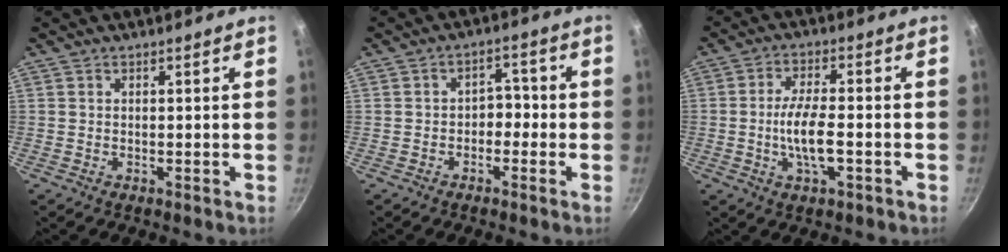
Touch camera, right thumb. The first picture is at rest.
{"total": 4.0, "force": [-1.2, 2.9, 2.4], "torque": [-0.009, 0.024, -0.030]}
{"total": 7.7, "force": [-1.7, 2.9, 6.9], "torque": [-0.132, 0.009, -0.031]}